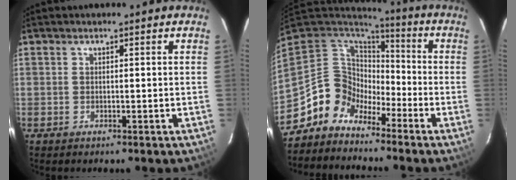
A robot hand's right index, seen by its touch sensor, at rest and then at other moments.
{"total": 9.4, "force": [-6.6, 6.7, 0.3], "torque": [-0.020, 0.043, -0.137]}